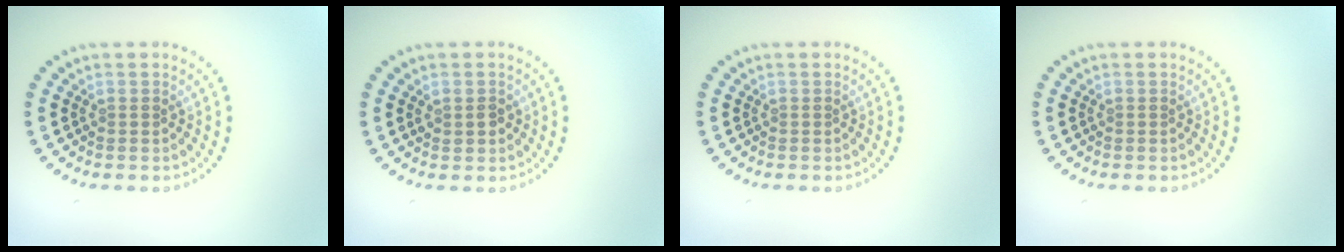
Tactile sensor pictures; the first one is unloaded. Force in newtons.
{"total": 1.3, "press": 1.3, "slide": 0.2}
{"total": 0.0}
{"total": 0.0}